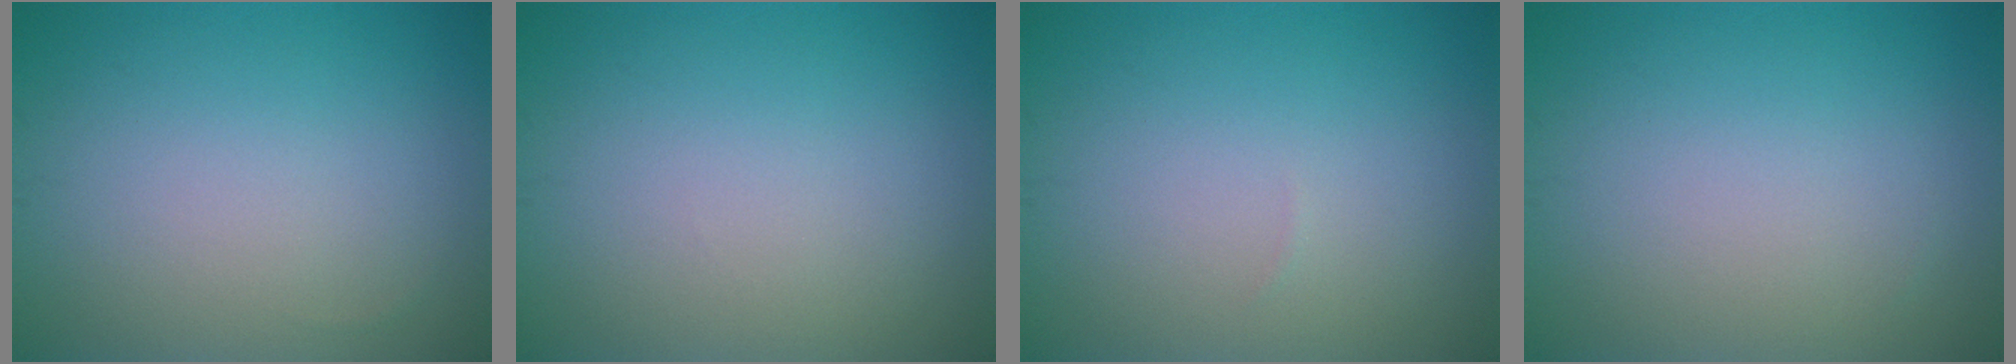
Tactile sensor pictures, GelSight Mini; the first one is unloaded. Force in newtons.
{"total": 0.0}
{"total": 0.0}
{"total": 0.0}